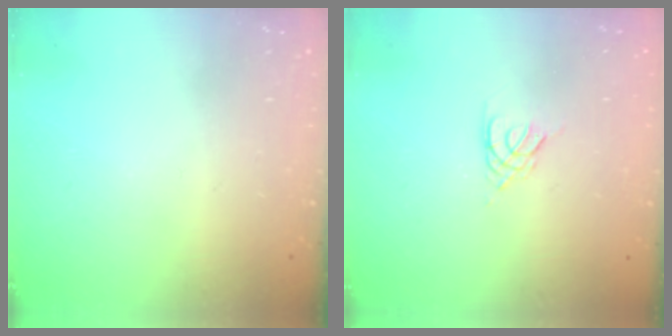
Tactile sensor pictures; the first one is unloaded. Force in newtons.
{"total": 2.1, "press": 2.1, "slide": 0.4}